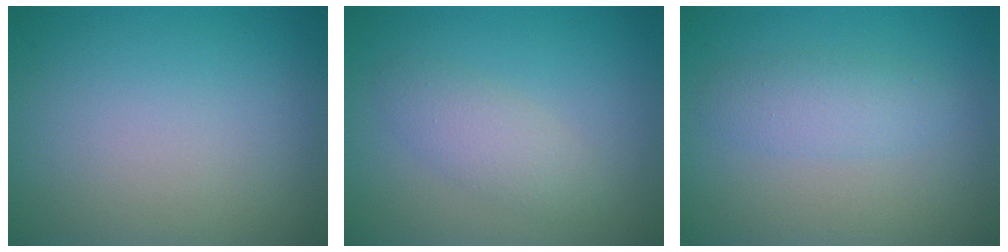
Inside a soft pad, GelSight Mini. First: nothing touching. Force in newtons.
{"total": 2.3, "press": 2.3, "slide": 0.0}
{"total": 2.4, "press": 2.4, "slide": 0.0}